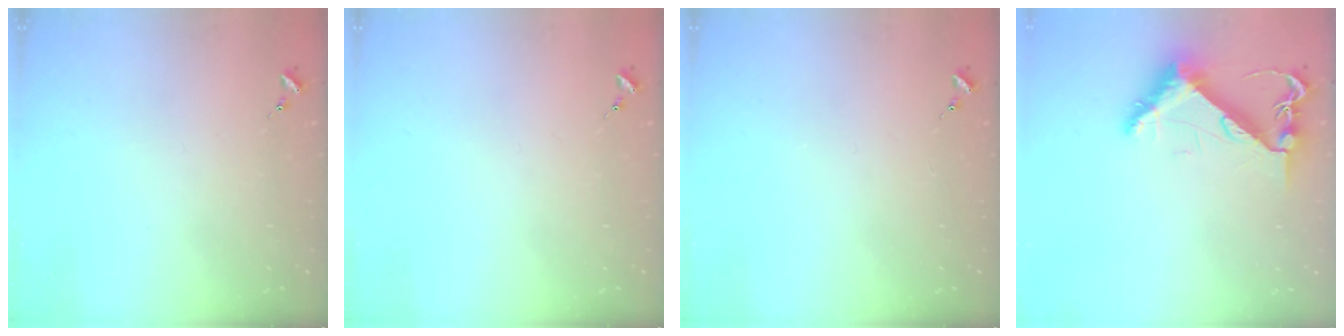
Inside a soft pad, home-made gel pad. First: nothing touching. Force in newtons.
{"total": 0.0}
{"total": 0.0}
{"total": 8.3, "press": 8.2, "slide": 1.0}